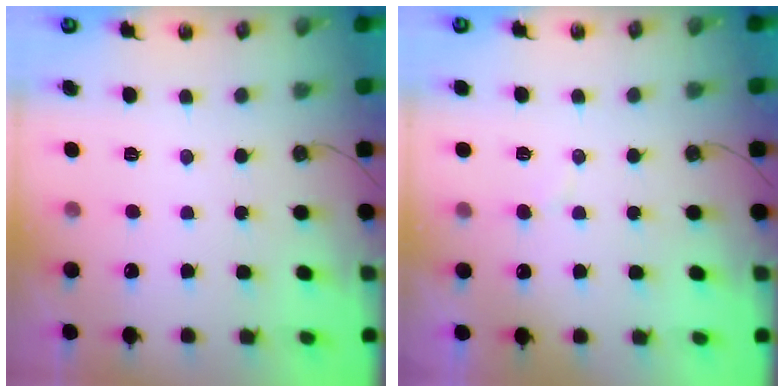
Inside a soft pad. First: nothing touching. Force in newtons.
{"total": 3.6, "press": 3.6, "slide": 0.3}